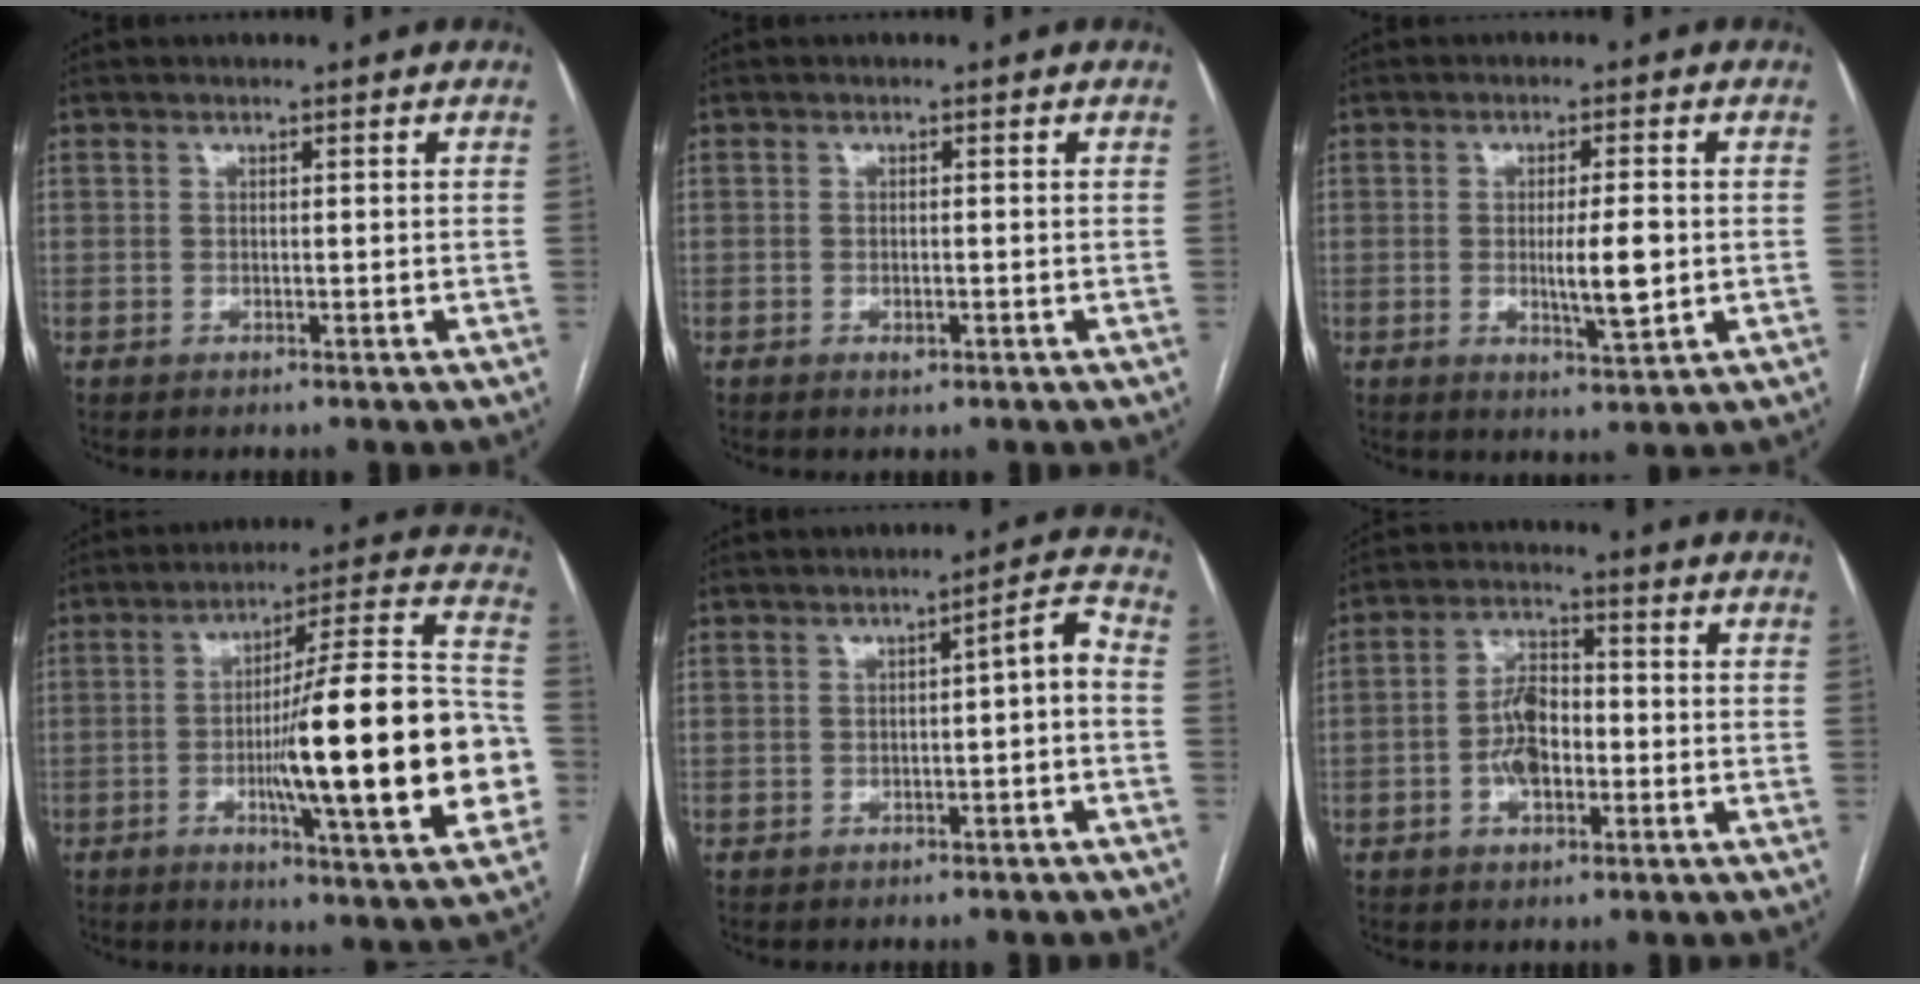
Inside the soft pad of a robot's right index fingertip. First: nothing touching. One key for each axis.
{"total": 1.0, "fx": -0.5, "fy": 0.4, "fz": 0.8, "tx": -0.014, "ty": -0.001, "tz": -0.005}
{"total": 6.0, "fx": -0.5, "fy": 0.9, "fz": 5.9, "tx": -0.099, "ty": -0.009, "tz": -0.005}
{"total": 25.3, "fx": -4.5, "fy": 2.5, "fz": 24.8, "tx": -0.300, "ty": 0.013, "tz": -0.067}
{"total": 4.1, "fx": -1.3, "fy": 0.6, "fz": 3.9, "tx": -0.049, "ty": 0.018, "tz": -0.018}
{"total": 6.5, "fx": -1.7, "fy": 3.4, "fz": 5.2, "tx": -0.106, "ty": 0.013, "tz": -0.033}